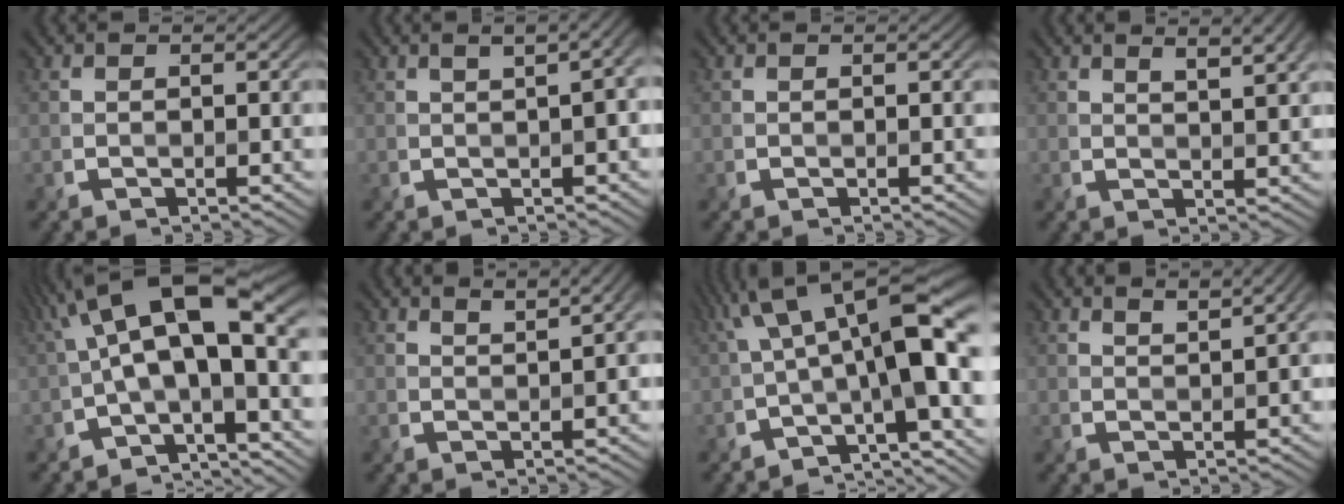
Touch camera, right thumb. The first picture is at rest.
{"total": 4.4, "force": [1.2, 1.7, 3.8], "torque": [-0.034, 0.021, 0.009]}
{"total": 0.0}
{"total": 4.4, "force": [2.7, 1.0, 3.3], "torque": [-0.058, 0.005, 0.047]}
{"total": 14.4, "force": [0.9, 5.3, 13.4], "torque": [-0.224, 0.026, 0.004]}
{"total": 3.2, "force": [2.0, 0.6, 2.5], "torque": [-0.040, 0.010, 0.035]}
{"total": 12.8, "force": [0.6, 3.7, 12.3], "torque": [-0.194, 0.024, 0.007]}
{"total": 2.9, "force": [2.0, 0.5, 2.0], "torque": [-0.035, 0.007, 0.038]}